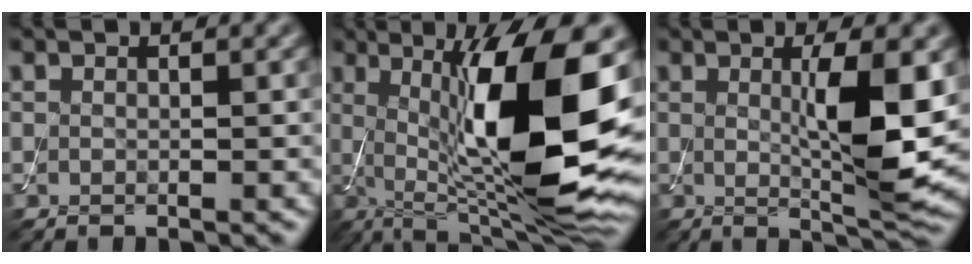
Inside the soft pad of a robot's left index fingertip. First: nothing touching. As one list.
[{"total": 14.9, "force": [1.4, 4.1, 14.2], "torque": [-0.216, -0.005, 0.024]}, {"total": 7.1, "force": [0.7, 1.4, 6.9], "torque": [-0.106, -0.012, 0.016]}]